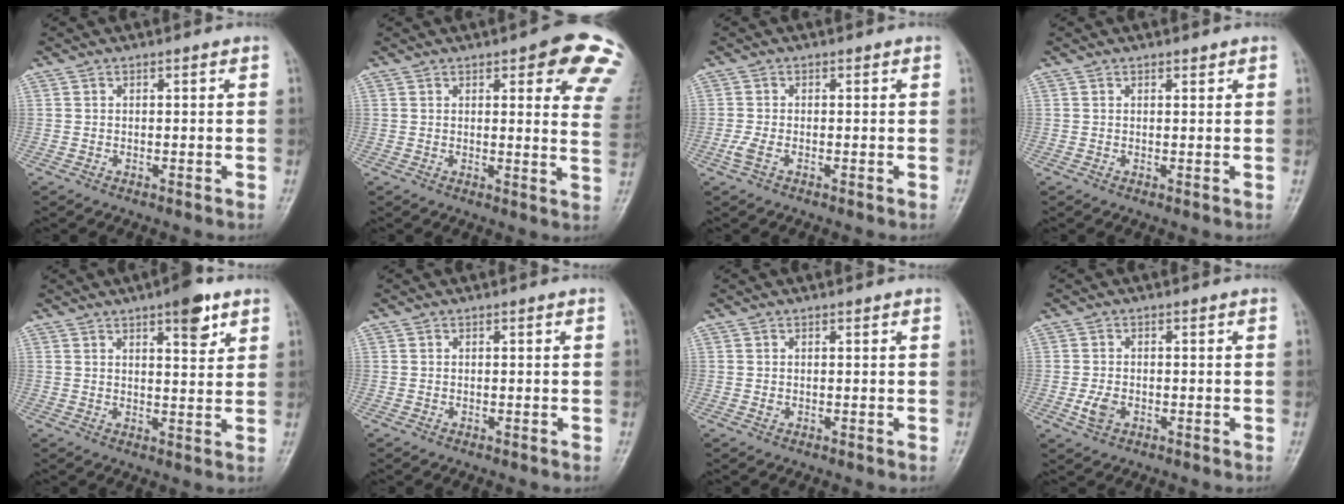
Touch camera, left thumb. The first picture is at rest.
{"total": 13.7, "force": [7.5, 4.2, 10.6], "torque": [-0.086, -0.032, 0.069]}
{"total": 1.9, "force": [-0.8, 0.9, 1.5], "torque": [-0.039, -0.002, -0.016]}
{"total": 0.6, "force": [0.5, 0.3, 0.1], "torque": [0.001, -0.005, 0.009]}
{"total": 6.8, "force": [4.0, 2.3, 5.0], "torque": [-0.051, -0.019, 0.053]}
{"total": 0.0}
{"total": 0.5, "force": [0.1, 0.5, 0.2], "torque": [0.003, 0.000, 0.005]}
{"total": 3.0, "force": [-1.0, 2.1, 1.9], "torque": [-0.037, 0.000, -0.016]}